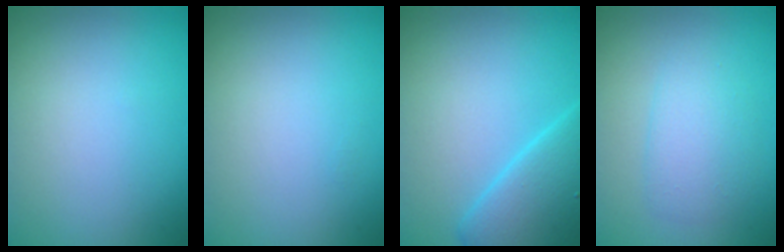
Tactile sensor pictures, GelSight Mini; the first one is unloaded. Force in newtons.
{"total": 0.0}
{"total": 5.5, "press": 5.5, "slide": 0.3}
{"total": 2.5, "press": 2.5, "slide": 0.1}